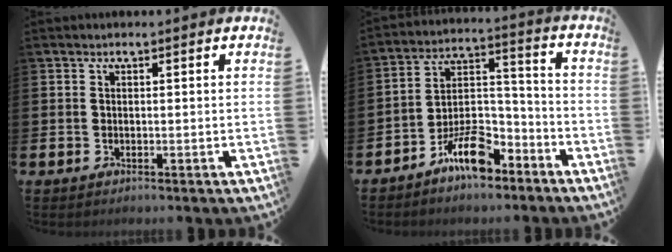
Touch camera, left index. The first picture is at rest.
{"total": 8.8, "force": [-6.4, 3.7, 4.7], "torque": [-0.088, 0.009, -0.122]}